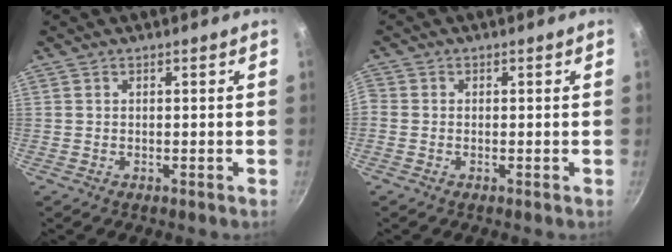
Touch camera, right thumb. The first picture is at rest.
{"total": 1.3, "force": [-0.4, 1.1, 0.6], "torque": [-0.017, 0.004, -0.015]}